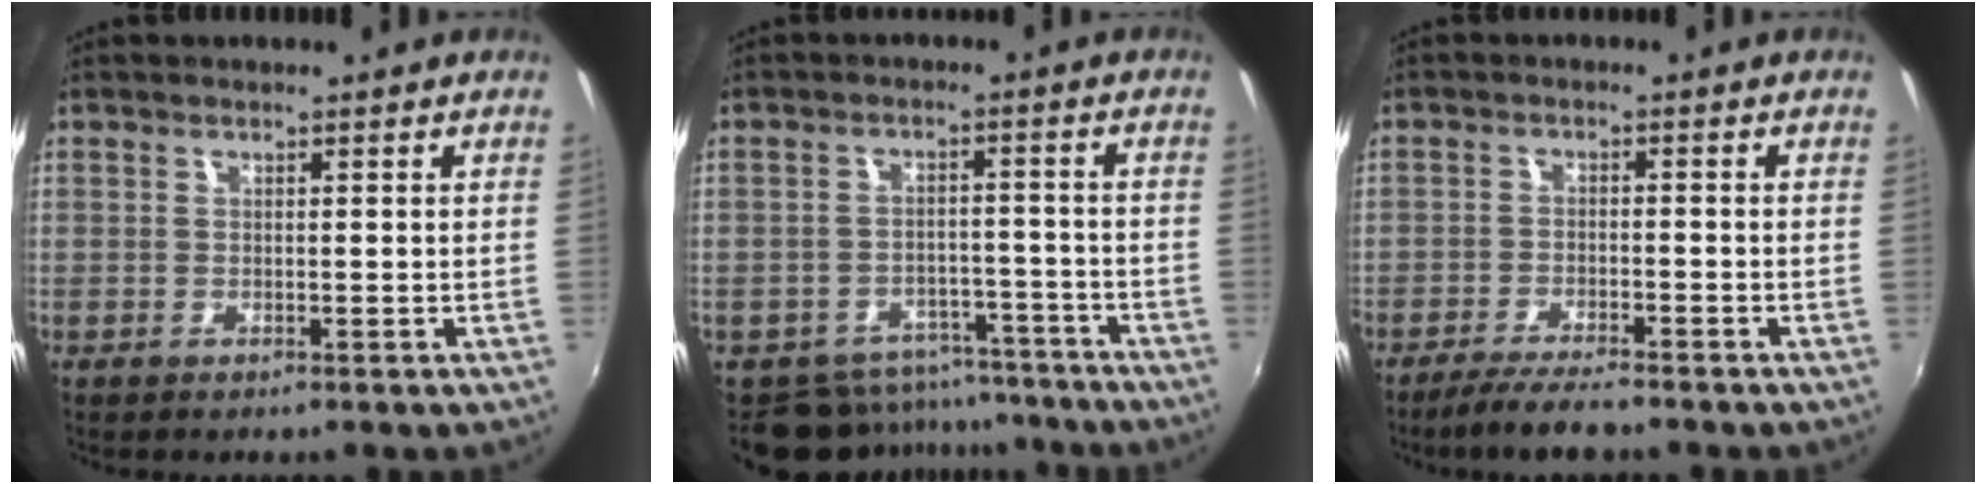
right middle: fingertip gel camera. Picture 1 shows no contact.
{"total": 10.1, "force": [-8.9, 4.7, 1.2], "torque": [-0.027, 0.022, -0.112]}
{"total": 6.6, "force": [-5.7, 0.7, 3.1], "torque": [-0.079, -0.013, -0.100]}